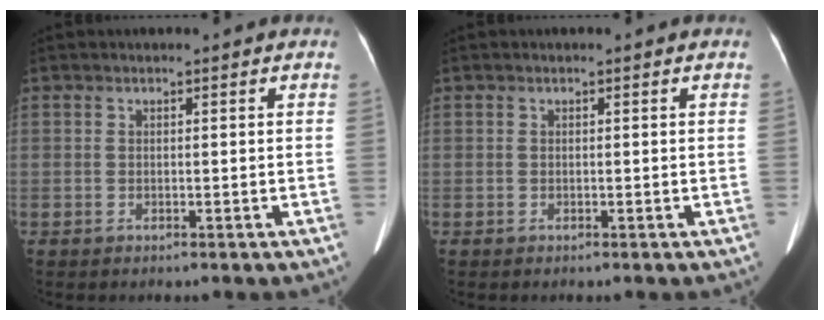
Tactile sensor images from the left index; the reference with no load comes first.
{"total": 0.0}